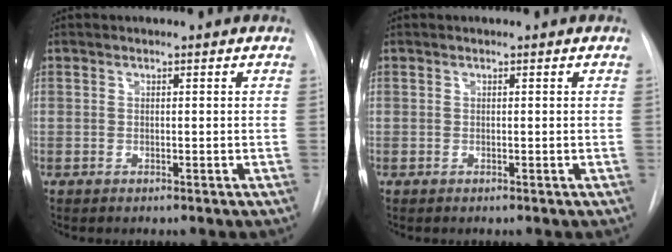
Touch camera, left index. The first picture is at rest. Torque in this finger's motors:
{"motor_torque": [0.00, 0.00, 0.00, 0.00]}